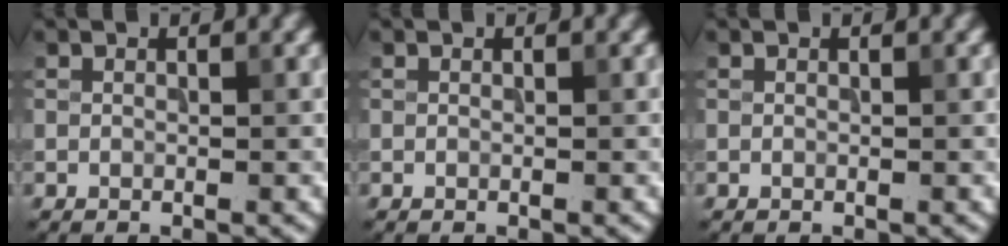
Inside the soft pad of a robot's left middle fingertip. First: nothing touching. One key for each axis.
{"total": 0.0}
{"total": 0.0}